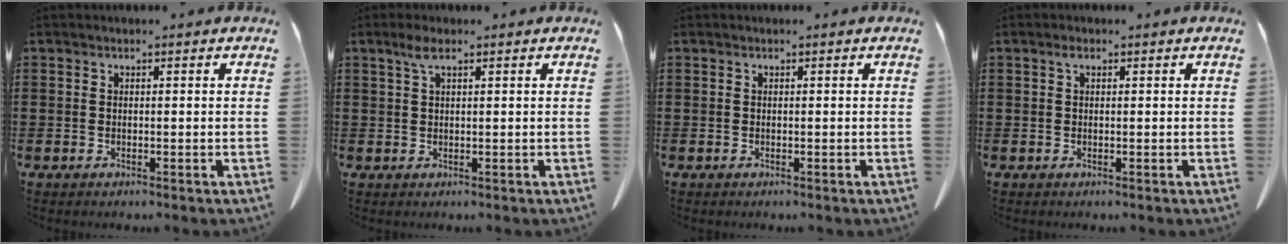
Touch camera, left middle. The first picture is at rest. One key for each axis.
{"total": 2.5, "fx": 1.3, "fy": 0.7, "fz": 2.1, "tx": -0.044, "ty": 0.006, "tz": 0.021}
{"total": 0.0}
{"total": 1.1, "fx": 0.3, "fy": 0.5, "fz": 0.9, "tx": -0.019, "ty": 0.004, "tz": 0.005}